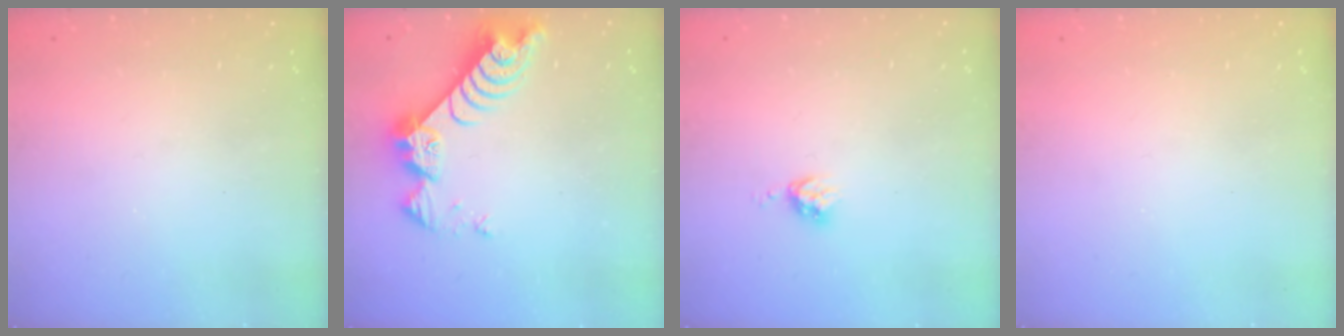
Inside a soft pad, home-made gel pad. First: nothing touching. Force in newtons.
{"total": 9.4, "press": 9.4, "slide": 0.9}
{"total": 3.7, "press": 3.7, "slide": 0.5}
{"total": 0.0}